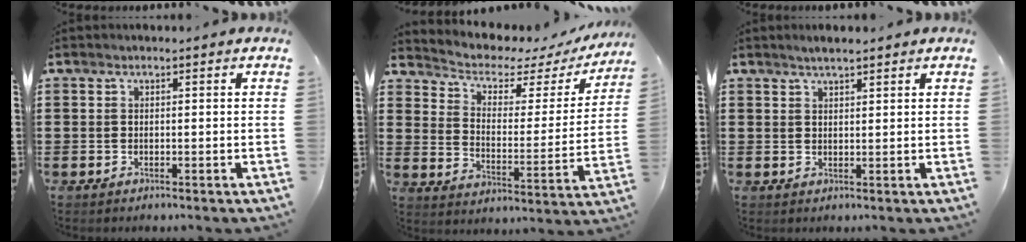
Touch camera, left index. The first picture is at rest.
{"total": 4.1, "force": [3.1, 1.8, 2.0], "torque": [-0.057, -0.023, 0.045]}
{"total": 1.9, "force": [1.7, 0.2, 0.9], "torque": [-0.019, 0.004, 0.031]}